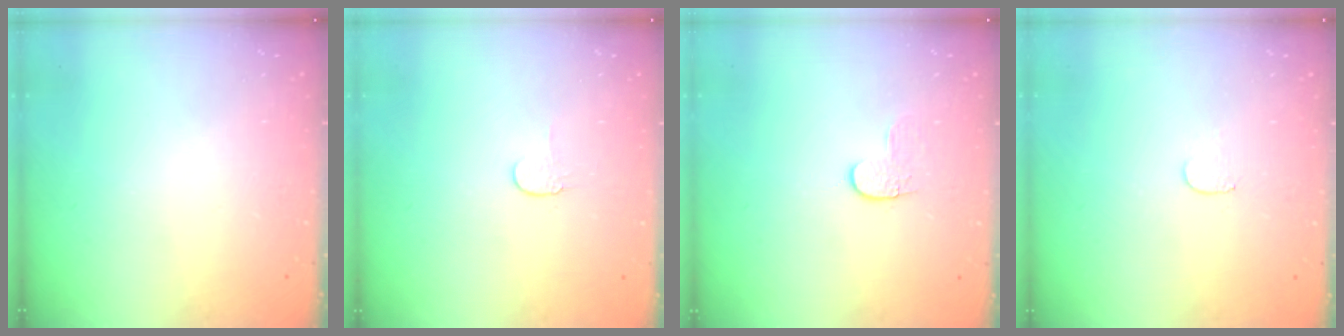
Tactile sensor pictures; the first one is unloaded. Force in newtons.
{"total": 4.0, "press": 3.9, "slide": 0.5}
{"total": 4.0, "press": 3.9, "slide": 0.5}
{"total": 3.4, "press": 3.4, "slide": 0.2}